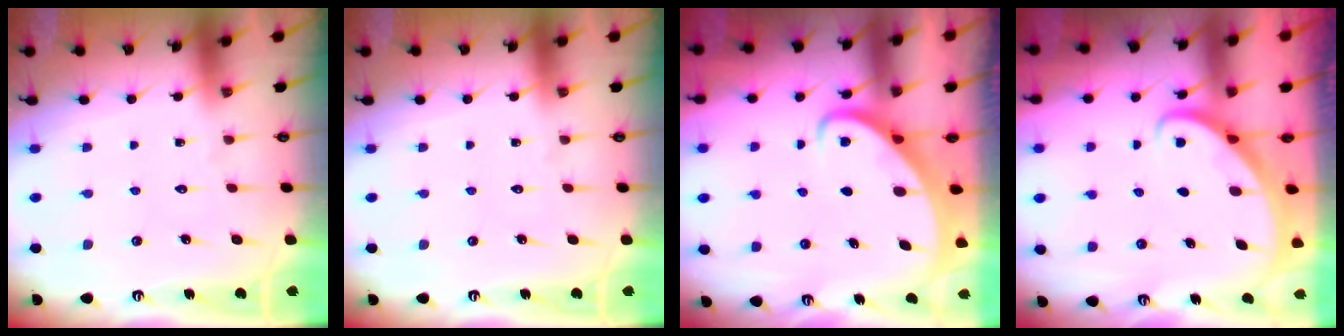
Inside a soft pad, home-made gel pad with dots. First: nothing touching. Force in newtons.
{"total": 0.0}
{"total": 2.6, "press": 2.6, "slide": 0.3}
{"total": 2.6, "press": 2.6, "slide": 0.3}